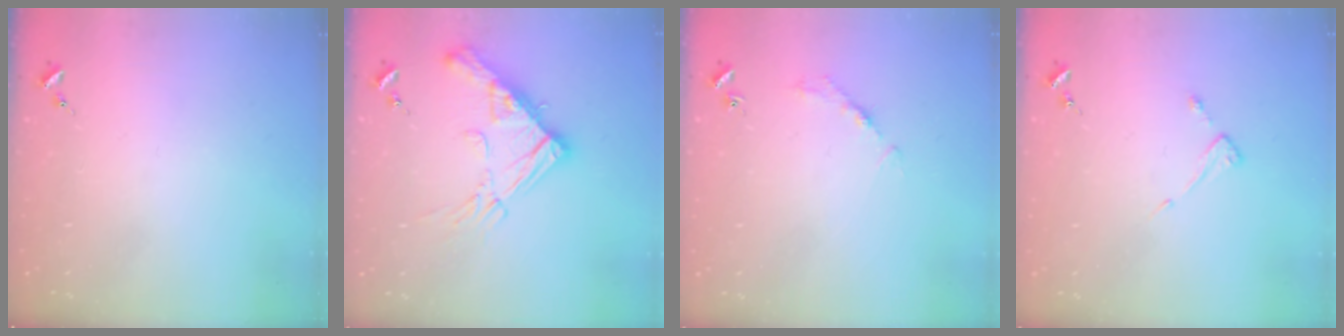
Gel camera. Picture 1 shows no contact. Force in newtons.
{"total": 17.3, "press": 17.2, "slide": 1.7}
{"total": 2.7, "press": 2.7, "slide": 0.4}
{"total": 3.9, "press": 3.8, "slide": 0.4}